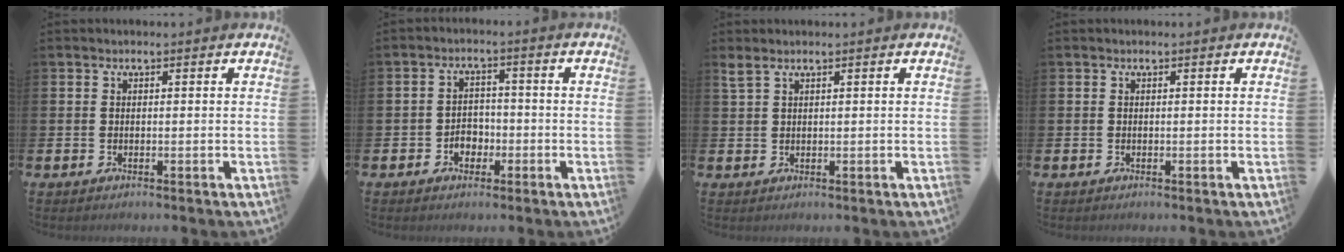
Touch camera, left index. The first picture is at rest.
{"total": 3.0, "force": [-1.4, 2.3, 1.2], "torque": [-0.020, 0.002, -0.034]}
{"total": 1.3, "force": [0.9, 0.3, 0.8], "torque": [-0.022, 0.005, 0.017]}
{"total": 0.0}